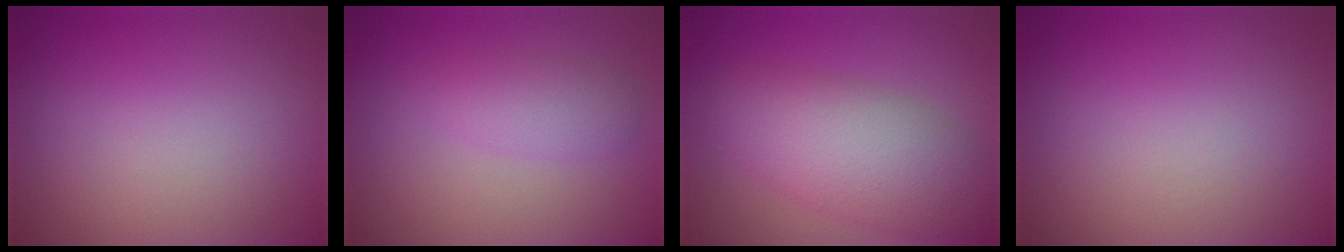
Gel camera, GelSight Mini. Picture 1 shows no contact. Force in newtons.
{"total": 2.2, "press": 2.2, "slide": 0.0}
{"total": 6.7, "press": 6.7, "slide": 0.5}
{"total": 0.0}